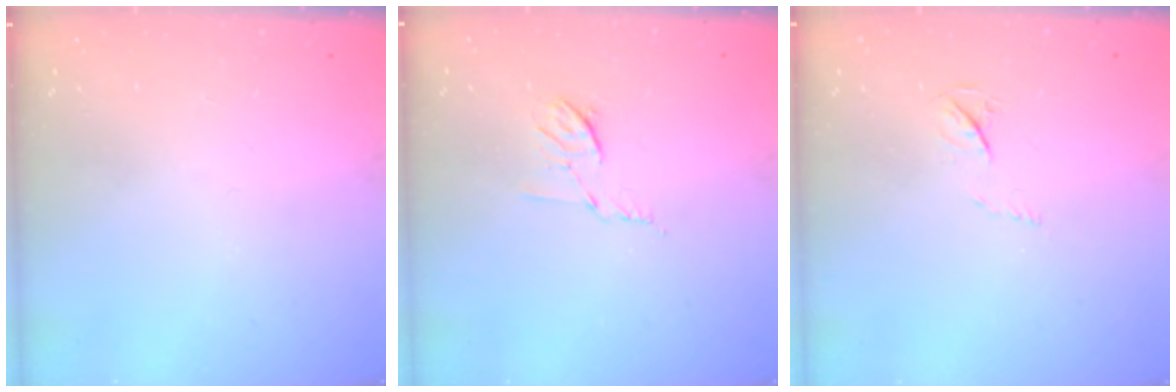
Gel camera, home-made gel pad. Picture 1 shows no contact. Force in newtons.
{"total": 5.9, "press": 5.9, "slide": 1.0}
{"total": 3.3, "press": 3.2, "slide": 0.5}